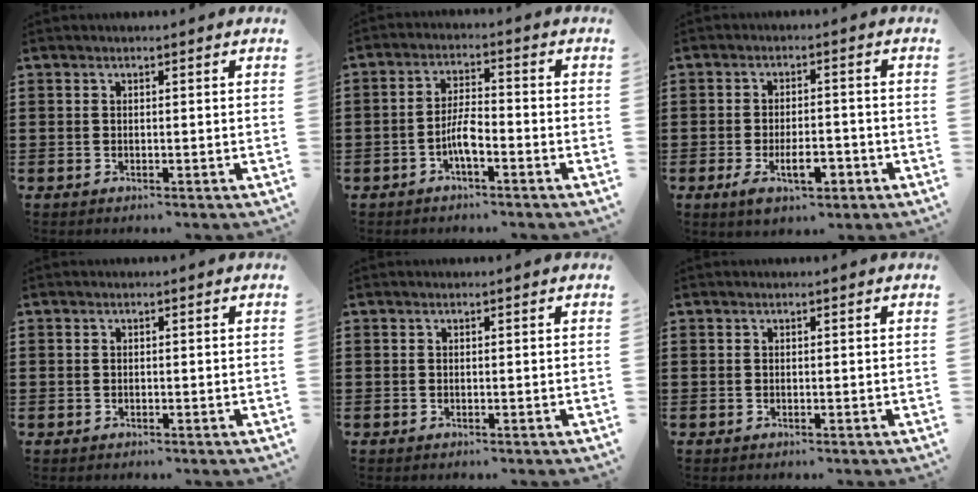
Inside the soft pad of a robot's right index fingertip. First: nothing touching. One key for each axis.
{"total": 4.7, "fx": -2.1, "fy": 1.4, "fz": 3.9, "tx": -0.090, "ty": 0.002, "tz": -0.045}
{"total": 6.2, "fx": -2.7, "fy": 2.9, "fz": 4.8, "tx": -0.082, "ty": 0.001, "tz": -0.050}
{"total": 0.5, "fx": 0.0, "fy": 0.5, "fz": 0.0, "tx": -0.001, "ty": 0.006, "tz": -0.001}
{"total": 0.0}
{"total": 0.0}